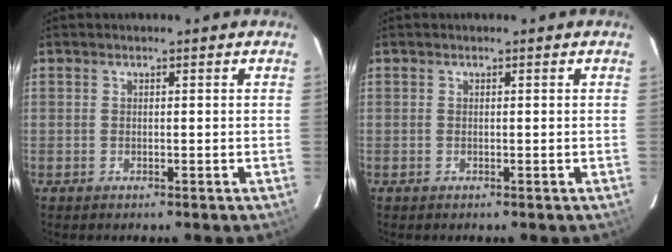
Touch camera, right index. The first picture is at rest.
{"total": 0.0}